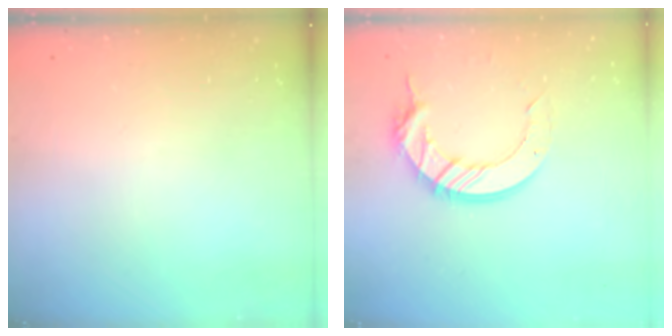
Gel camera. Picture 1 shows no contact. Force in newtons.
{"total": 12.6, "press": 12.6, "slide": 1.2}